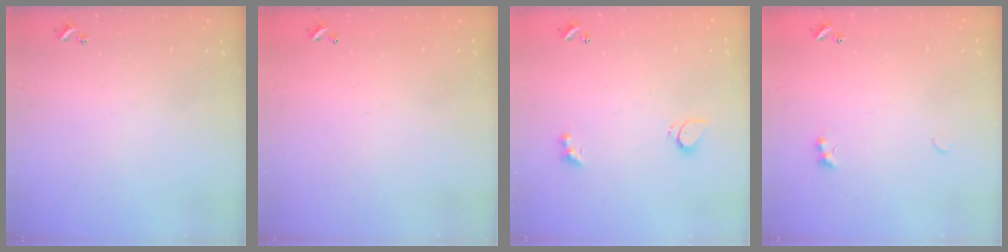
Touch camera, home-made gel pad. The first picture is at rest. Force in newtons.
{"total": 2.8, "press": 2.8, "slide": 0.1}
{"total": 2.2, "press": 2.1, "slide": 0.6}
{"total": 1.8, "press": 1.7, "slide": 0.4}